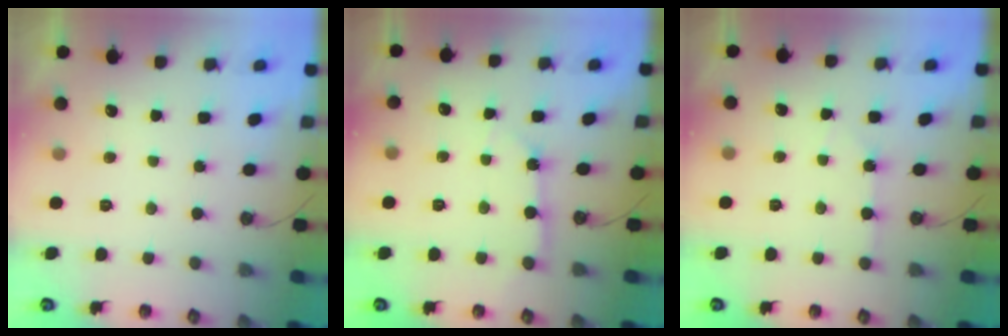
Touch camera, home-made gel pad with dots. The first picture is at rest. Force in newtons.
{"total": 3.0, "press": 3.0, "slide": 0.1}
{"total": 3.3, "press": 3.3, "slide": 0.6}